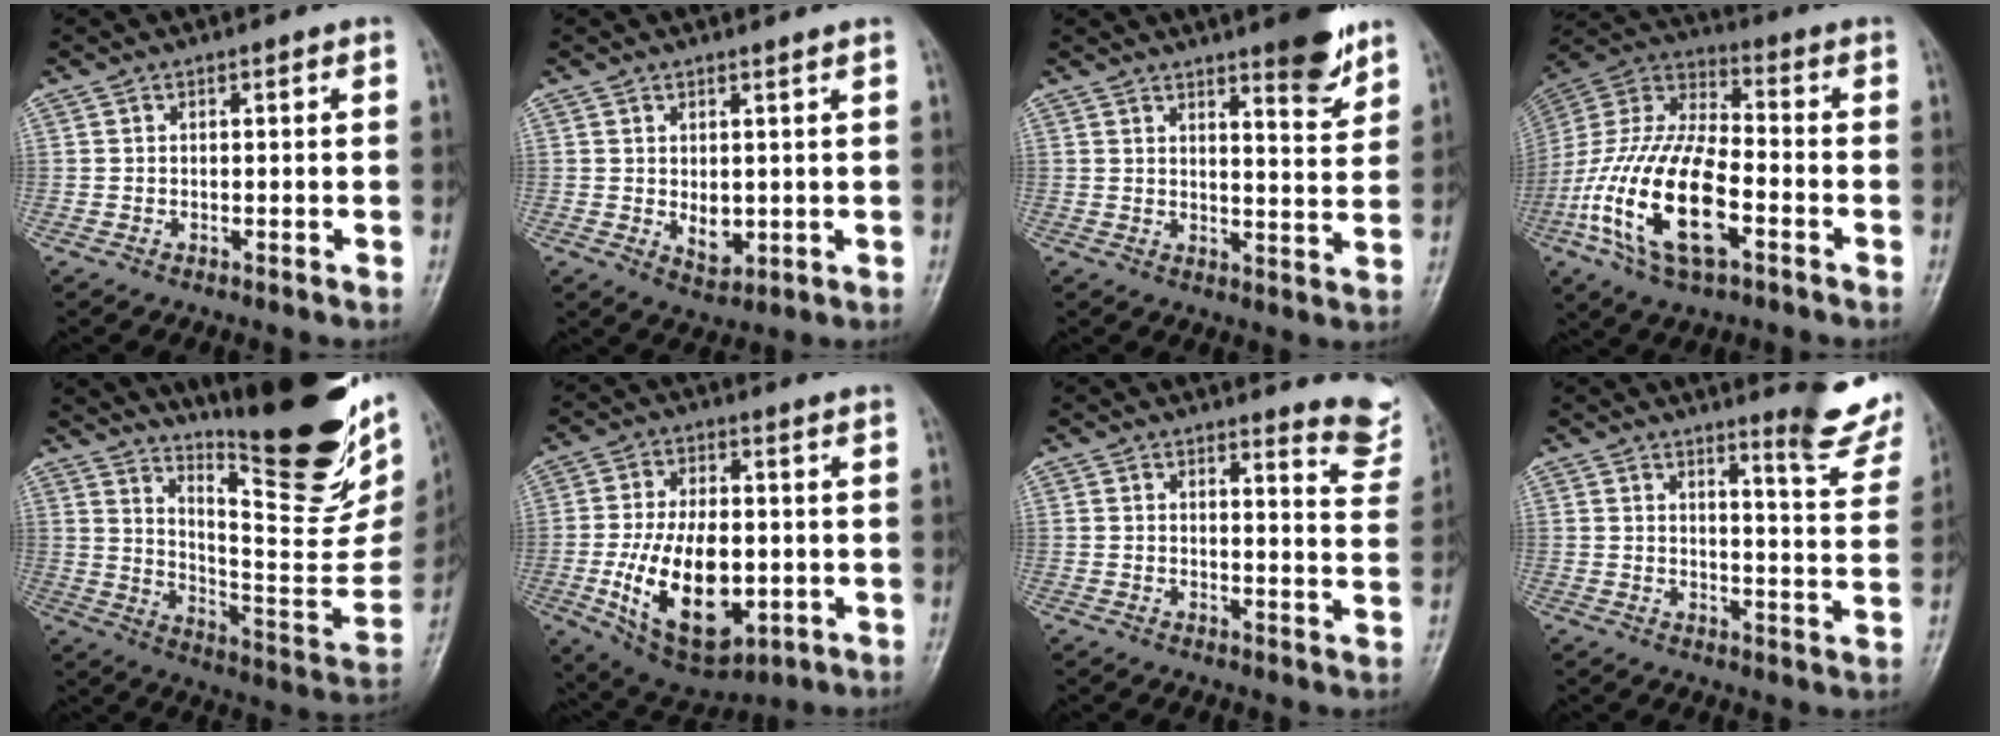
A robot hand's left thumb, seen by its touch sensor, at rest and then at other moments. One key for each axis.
{"total": 4.0, "fx": 0.7, "fy": 2.2, "fz": 3.3, "tx": -0.043, "ty": -0.016, "tz": 0.021}
{"total": 8.0, "fx": 5.8, "fy": 1.7, "fz": 5.3, "tx": -0.056, "ty": -0.042, "tz": 0.082}
{"total": 20.6, "fx": -6.9, "fy": 9.5, "fz": 17.0, "tx": -0.348, "ty": 0.022, "tz": -0.128}
{"total": 31.5, "fx": 20.1, "fy": 8.3, "fz": 22.8, "tx": -0.296, "ty": -0.101, "tz": 0.301}
{"total": 16.9, "fx": -2.5, "fy": 9.2, "fz": 13.9, "tx": -0.227, "ty": -0.002, "tz": -0.020}
{"total": 7.3, "fx": 7.1, "fy": 1.3, "fz": 1.3, "tx": 0.013, "ty": -0.073, "tz": 0.062}
{"total": 9.7, "fx": 7.8, "fy": 1.2, "fz": 5.6, "tx": -0.052, "ty": -0.066, "tz": 0.089}